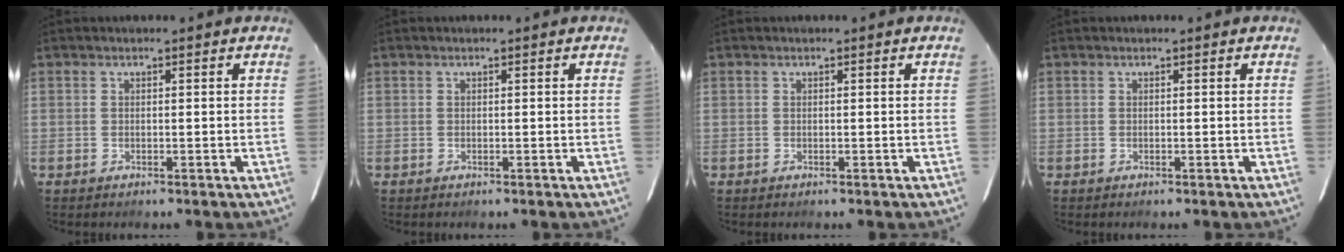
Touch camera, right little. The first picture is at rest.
{"total": 0.0}
{"total": 0.0}
{"total": 0.0}